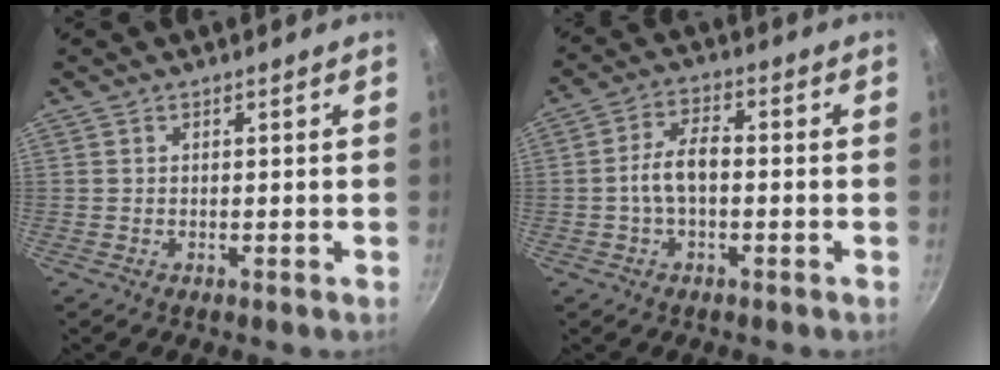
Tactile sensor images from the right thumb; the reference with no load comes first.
{"total": 6.5, "force": [-0.9, 3.4, 5.5], "torque": [-0.098, 0.028, -0.022]}